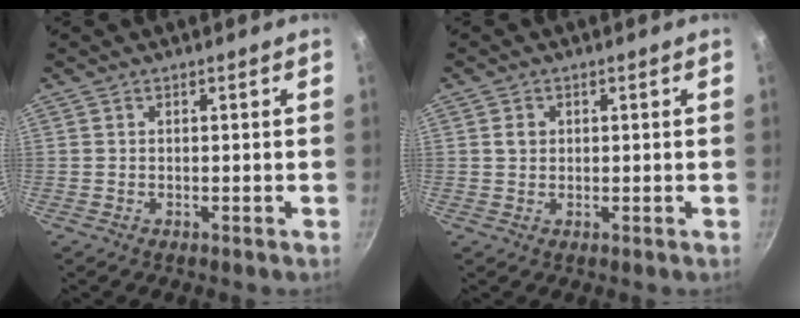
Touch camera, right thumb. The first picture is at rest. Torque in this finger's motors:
{"motor_torque": [-0.06, 0.47, 0.18, -0.50, -0.01]}